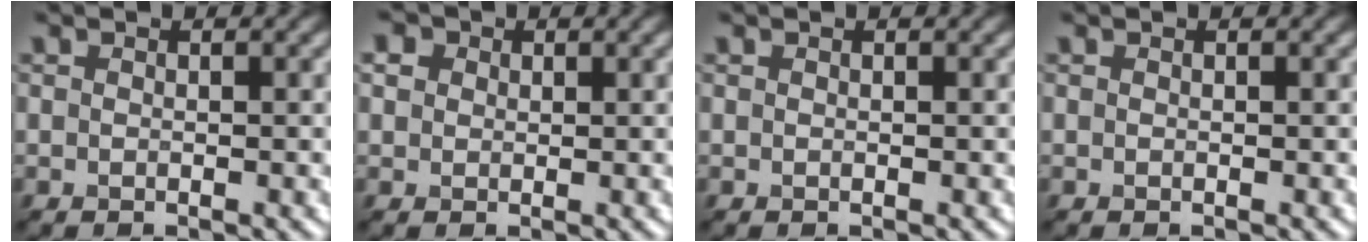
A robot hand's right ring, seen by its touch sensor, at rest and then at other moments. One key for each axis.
{"total": 1.6, "fx": 1.1, "fy": 1.1, "fz": 0.3, "tx": -0.013, "ty": 0.015, "tz": 0.005}
{"total": 0.0}
{"total": 0.0}